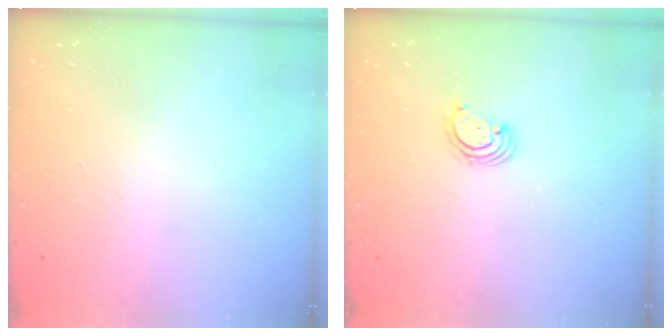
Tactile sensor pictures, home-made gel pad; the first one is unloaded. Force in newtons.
{"total": 2.8, "press": 2.8, "slide": 0.3}